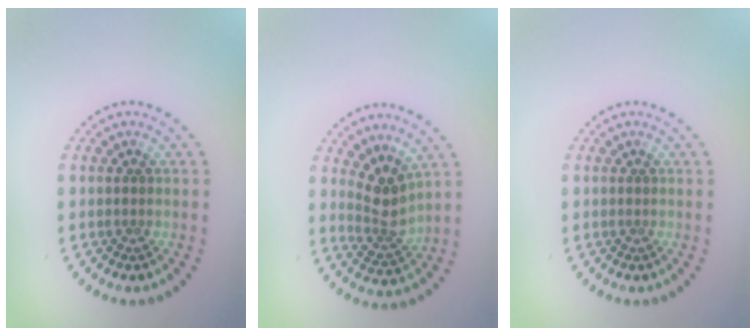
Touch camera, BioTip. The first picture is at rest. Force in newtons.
{"total": 2.8, "press": 2.1, "slide": 1.8}
{"total": 0.0}